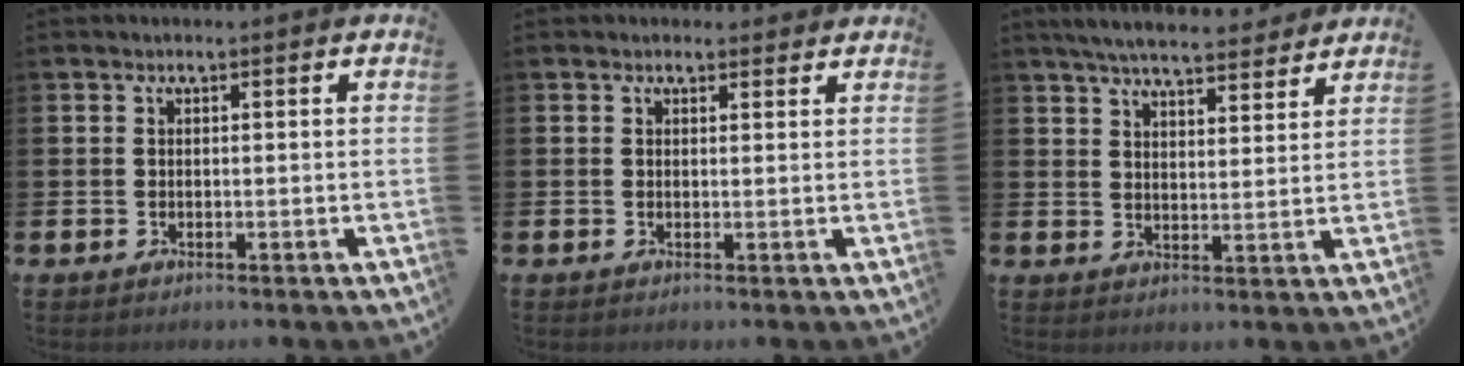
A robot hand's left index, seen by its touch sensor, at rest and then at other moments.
{"total": 1.2, "force": [1.0, 0.6, 0.1], "torque": [0.005, 0.004, 0.017]}
{"total": 6.0, "force": [5.8, 0.9, 1.5], "torque": [-0.036, -0.031, 0.101]}